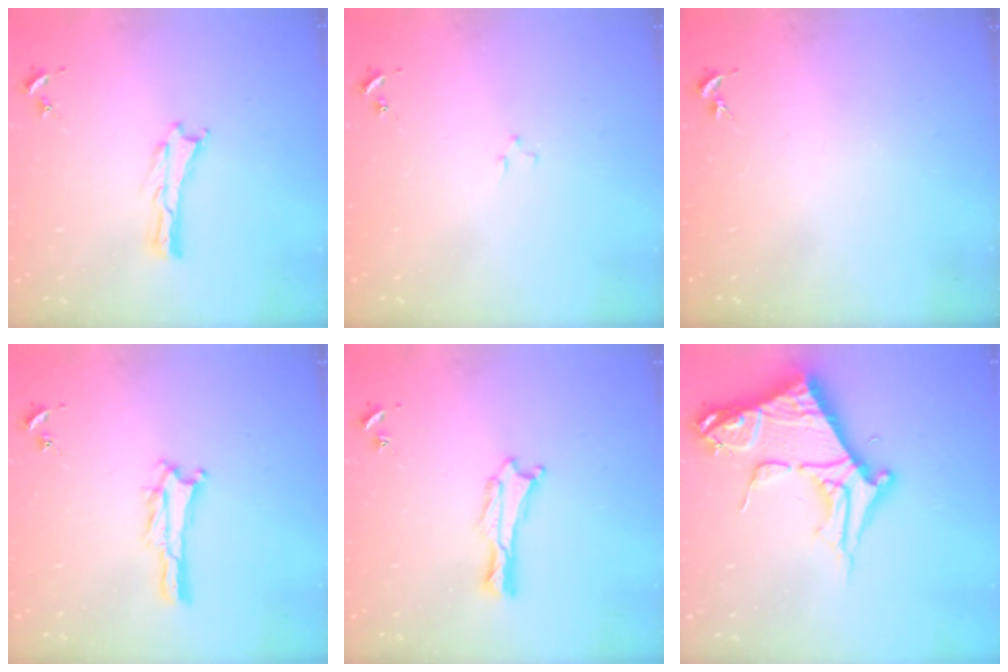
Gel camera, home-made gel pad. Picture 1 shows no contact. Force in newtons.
{"total": 0.7, "press": 0.7, "slide": 0.2}
{"total": 0.0}
{"total": 1.3, "press": 1.3, "slide": 0.4}
{"total": 0.6, "press": 0.6, "slide": 0.2}
{"total": 10.4, "press": 10.4, "slide": 1.1}